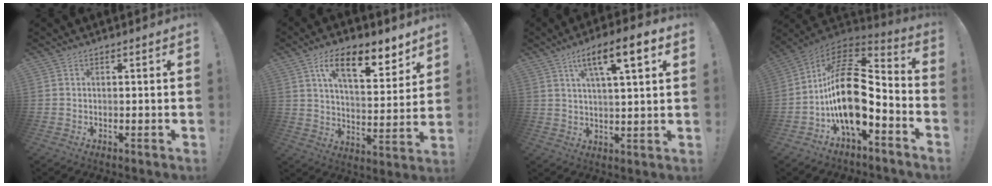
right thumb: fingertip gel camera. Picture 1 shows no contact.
{"total": 14.2, "force": [8.6, 5.3, 10.0], "torque": [-0.155, -0.040, 0.143]}
{"total": 11.1, "force": [5.1, 2.3, 9.5], "torque": [-0.150, -0.013, 0.078]}
{"total": 21.4, "force": [-1.7, 11.8, 17.7], "torque": [-0.330, 0.014, -0.019]}